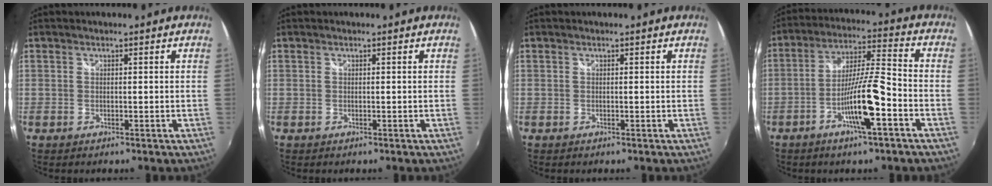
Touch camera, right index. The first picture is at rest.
{"total": 0.0}
{"total": 0.0}
{"total": 11.0, "force": [-5.0, 0.5, 9.8], "torque": [-0.187, -0.002, -0.092]}